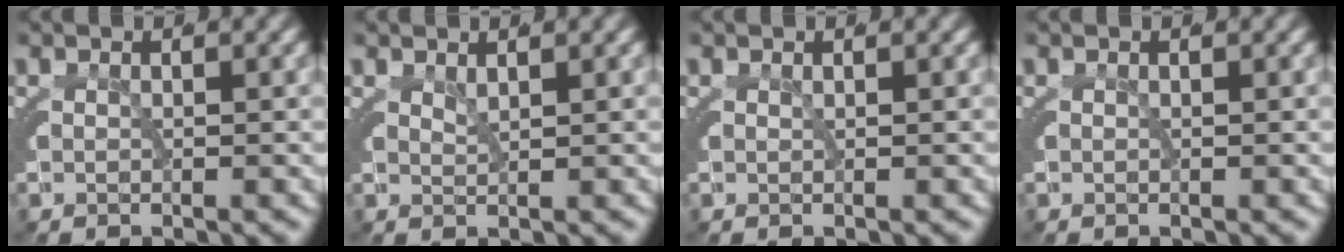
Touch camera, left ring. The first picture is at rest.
{"total": 1.3, "force": [1.2, -0.4, 0.3], "torque": [-0.004, -0.005, 0.029]}
{"total": 0.0}
{"total": 0.0}